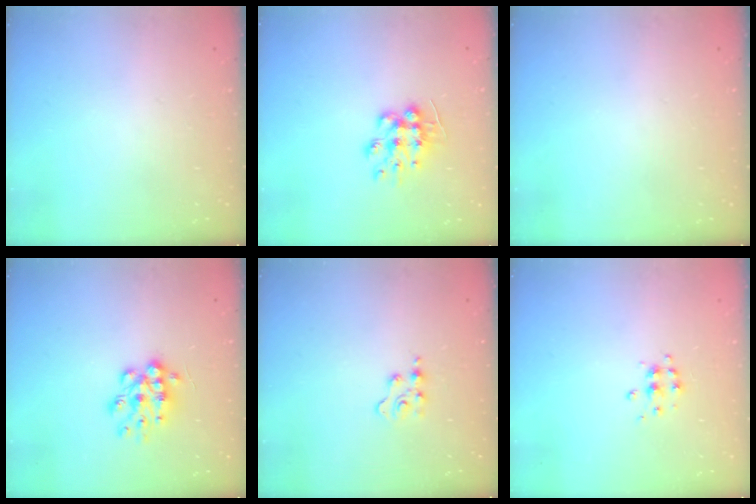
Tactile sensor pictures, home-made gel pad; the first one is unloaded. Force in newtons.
{"total": 9.3, "press": 9.3, "slide": 0.1}
{"total": 0.0}
{"total": 10.9, "press": 10.9, "slide": 0.5}
{"total": 2.9, "press": 2.9, "slide": 0.4}
{"total": 5.5, "press": 5.5, "slide": 0.6}